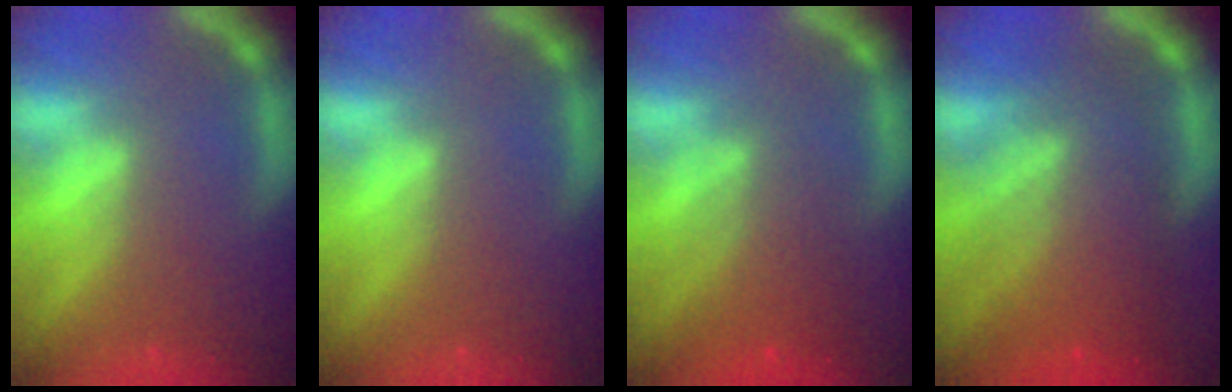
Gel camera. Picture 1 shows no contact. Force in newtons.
{"total": 0.0}
{"total": 4.6}
{"total": 9.0}